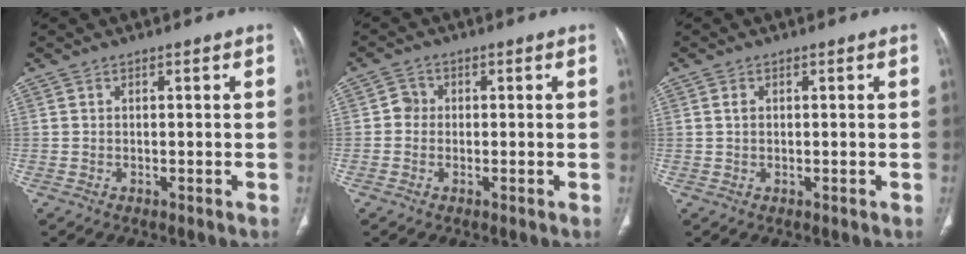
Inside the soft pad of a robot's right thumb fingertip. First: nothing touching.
{"total": 2.2, "force": [-0.2, 2.1, 0.8], "torque": [-0.001, 0.007, -0.009]}
{"total": 1.2, "force": [0.3, 0.8, 0.9], "torque": [-0.017, 0.001, 0.008]}